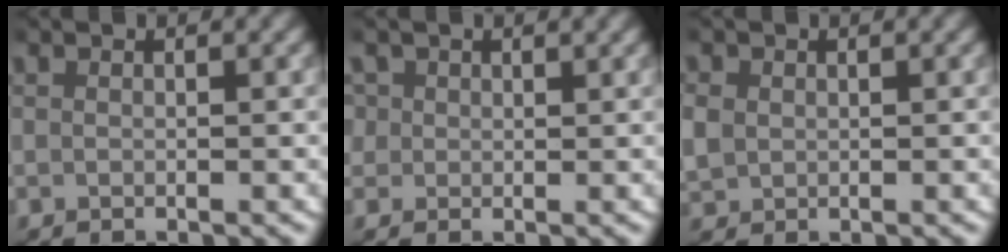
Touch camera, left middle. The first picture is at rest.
{"total": 2.7, "force": [1.4, 2.2, 0.7], "torque": [-0.020, 0.000, 0.026]}
{"total": 2.6, "force": [0.3, 2.3, 1.1], "torque": [-0.039, -0.003, 0.012]}